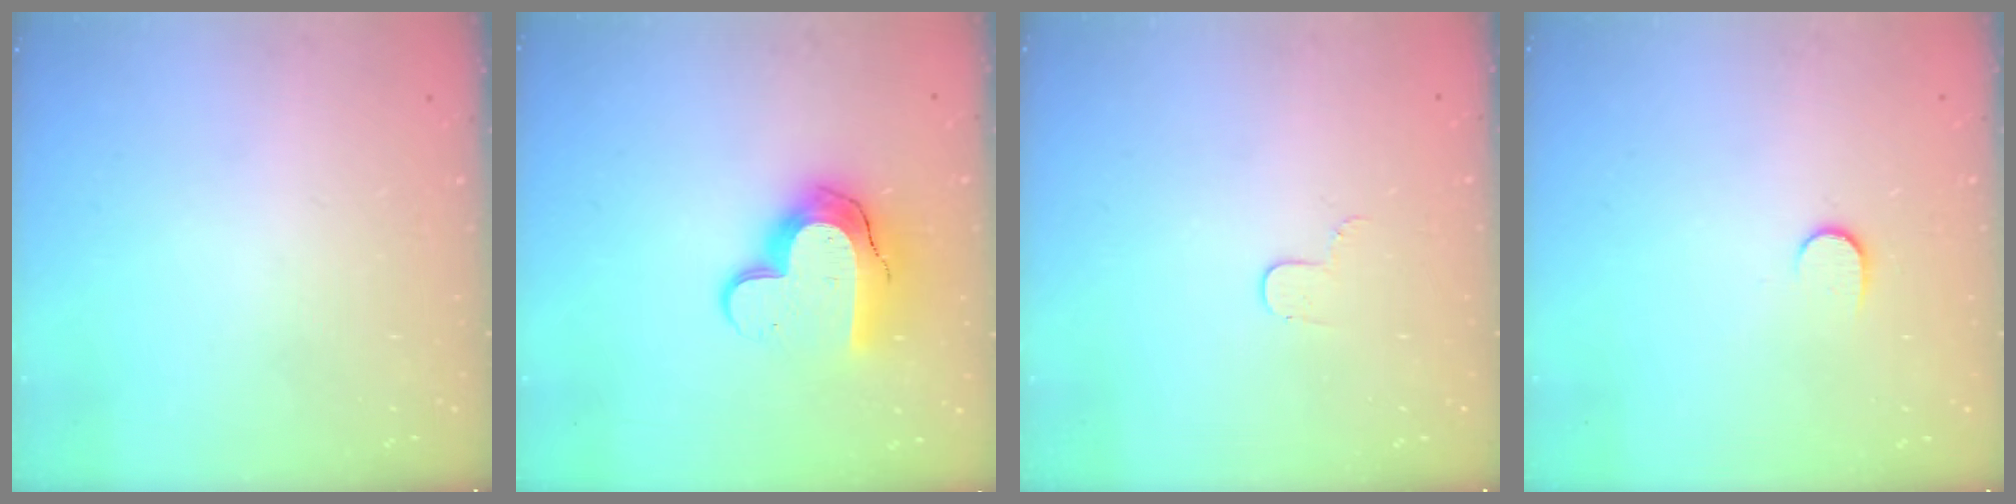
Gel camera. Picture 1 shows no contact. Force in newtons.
{"total": 14.7, "press": 14.6, "slide": 0.8}
{"total": 3.1, "press": 3.1, "slide": 0.4}
{"total": 5.2, "press": 5.2, "slide": 0.5}